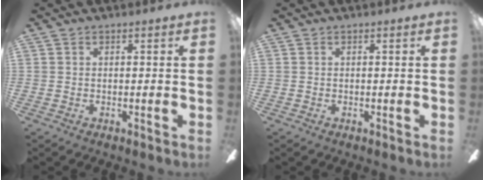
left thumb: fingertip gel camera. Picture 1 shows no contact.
{"total": 0.0}